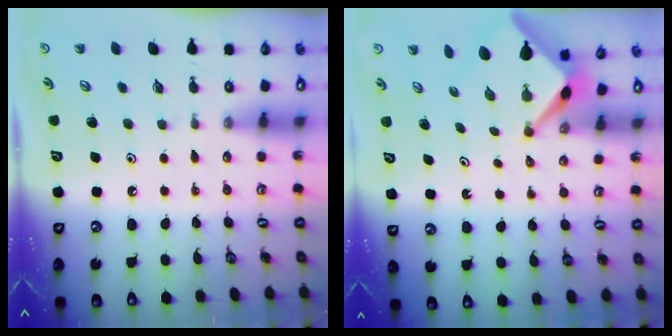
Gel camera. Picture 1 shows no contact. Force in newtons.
{"total": 3.3, "press": 3.3, "slide": 0.2}